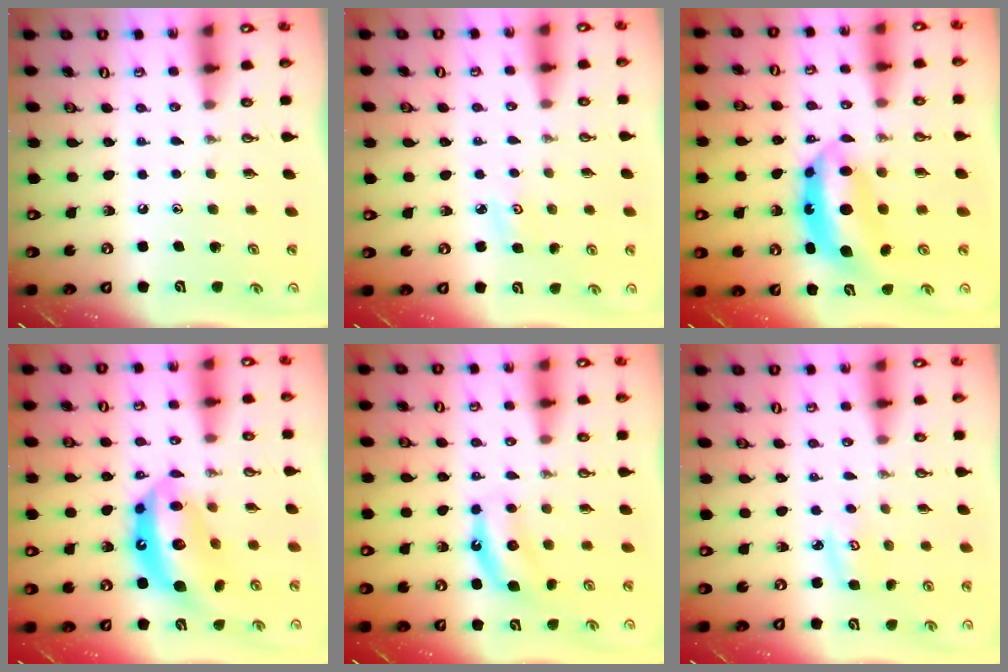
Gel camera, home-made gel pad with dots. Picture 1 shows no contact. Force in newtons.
{"total": 3.2, "press": 3.1, "slide": 0.4}
{"total": 9.9, "press": 9.8, "slide": 1.3}
{"total": 15.4, "press": 15.3, "slide": 1.5}
{"total": 6.5, "press": 6.4, "slide": 1.0}
{"total": 4.0, "press": 4.0, "slide": 0.4}